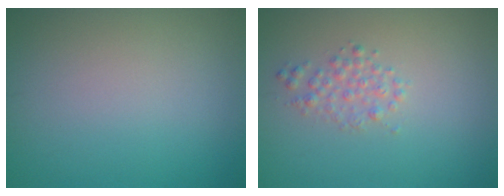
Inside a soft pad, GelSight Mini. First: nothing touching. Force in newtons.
{"total": 1.6, "press": 1.6, "slide": 0.1}